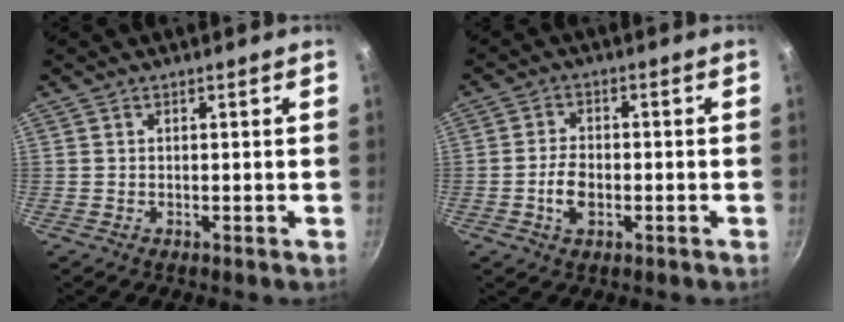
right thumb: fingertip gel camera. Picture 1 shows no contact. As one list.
[{"total": 5.0, "force": [-1.4, 3.1, 3.6], "torque": [-0.062, 0.013, -0.028]}]